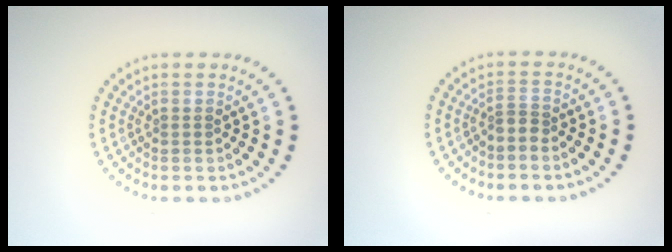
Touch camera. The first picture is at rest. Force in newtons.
{"total": 1.2, "press": 0.7, "slide": 0.9}